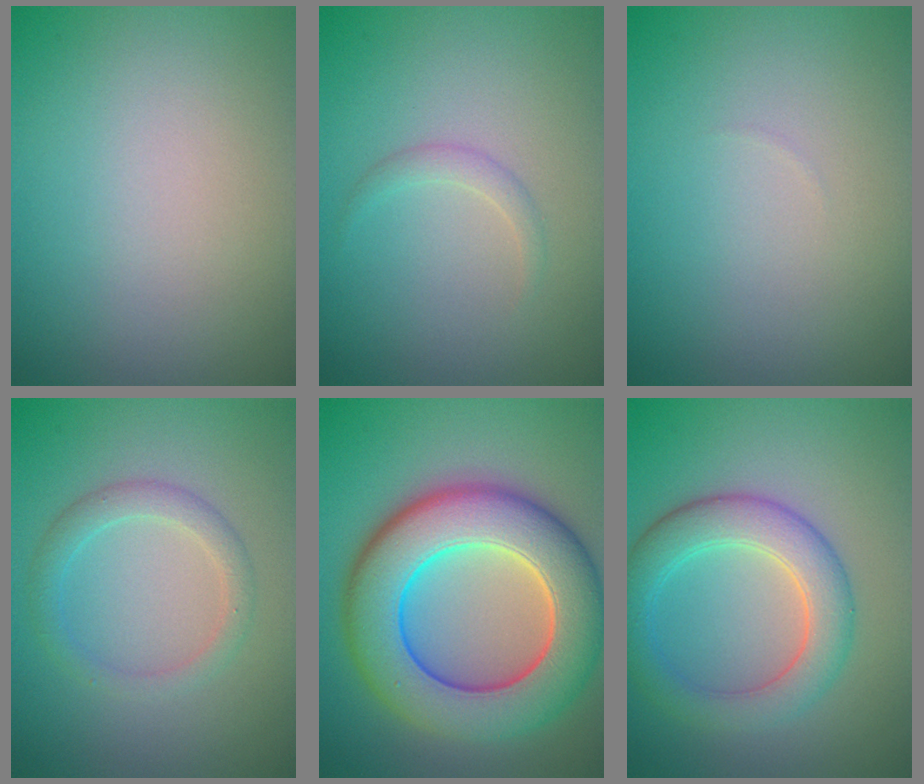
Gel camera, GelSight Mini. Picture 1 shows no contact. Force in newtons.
{"total": 1.1, "press": 1.1, "slide": 0.1}
{"total": 0.0}
{"total": 2.2, "press": 2.2, "slide": 0.1}
{"total": 11.8, "press": 11.8, "slide": 0.7}
{"total": 5.1, "press": 5.1, "slide": 0.3}